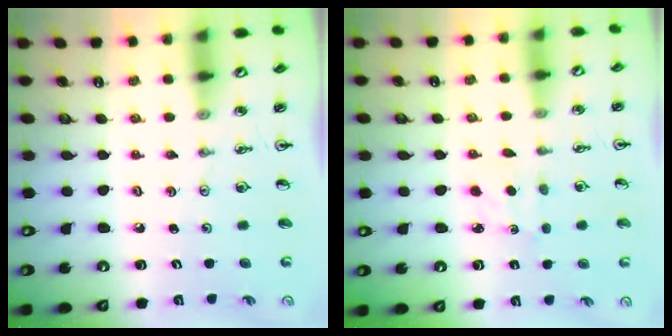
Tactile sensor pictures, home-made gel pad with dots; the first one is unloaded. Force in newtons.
{"total": 2.7, "press": 2.6, "slide": 0.3}